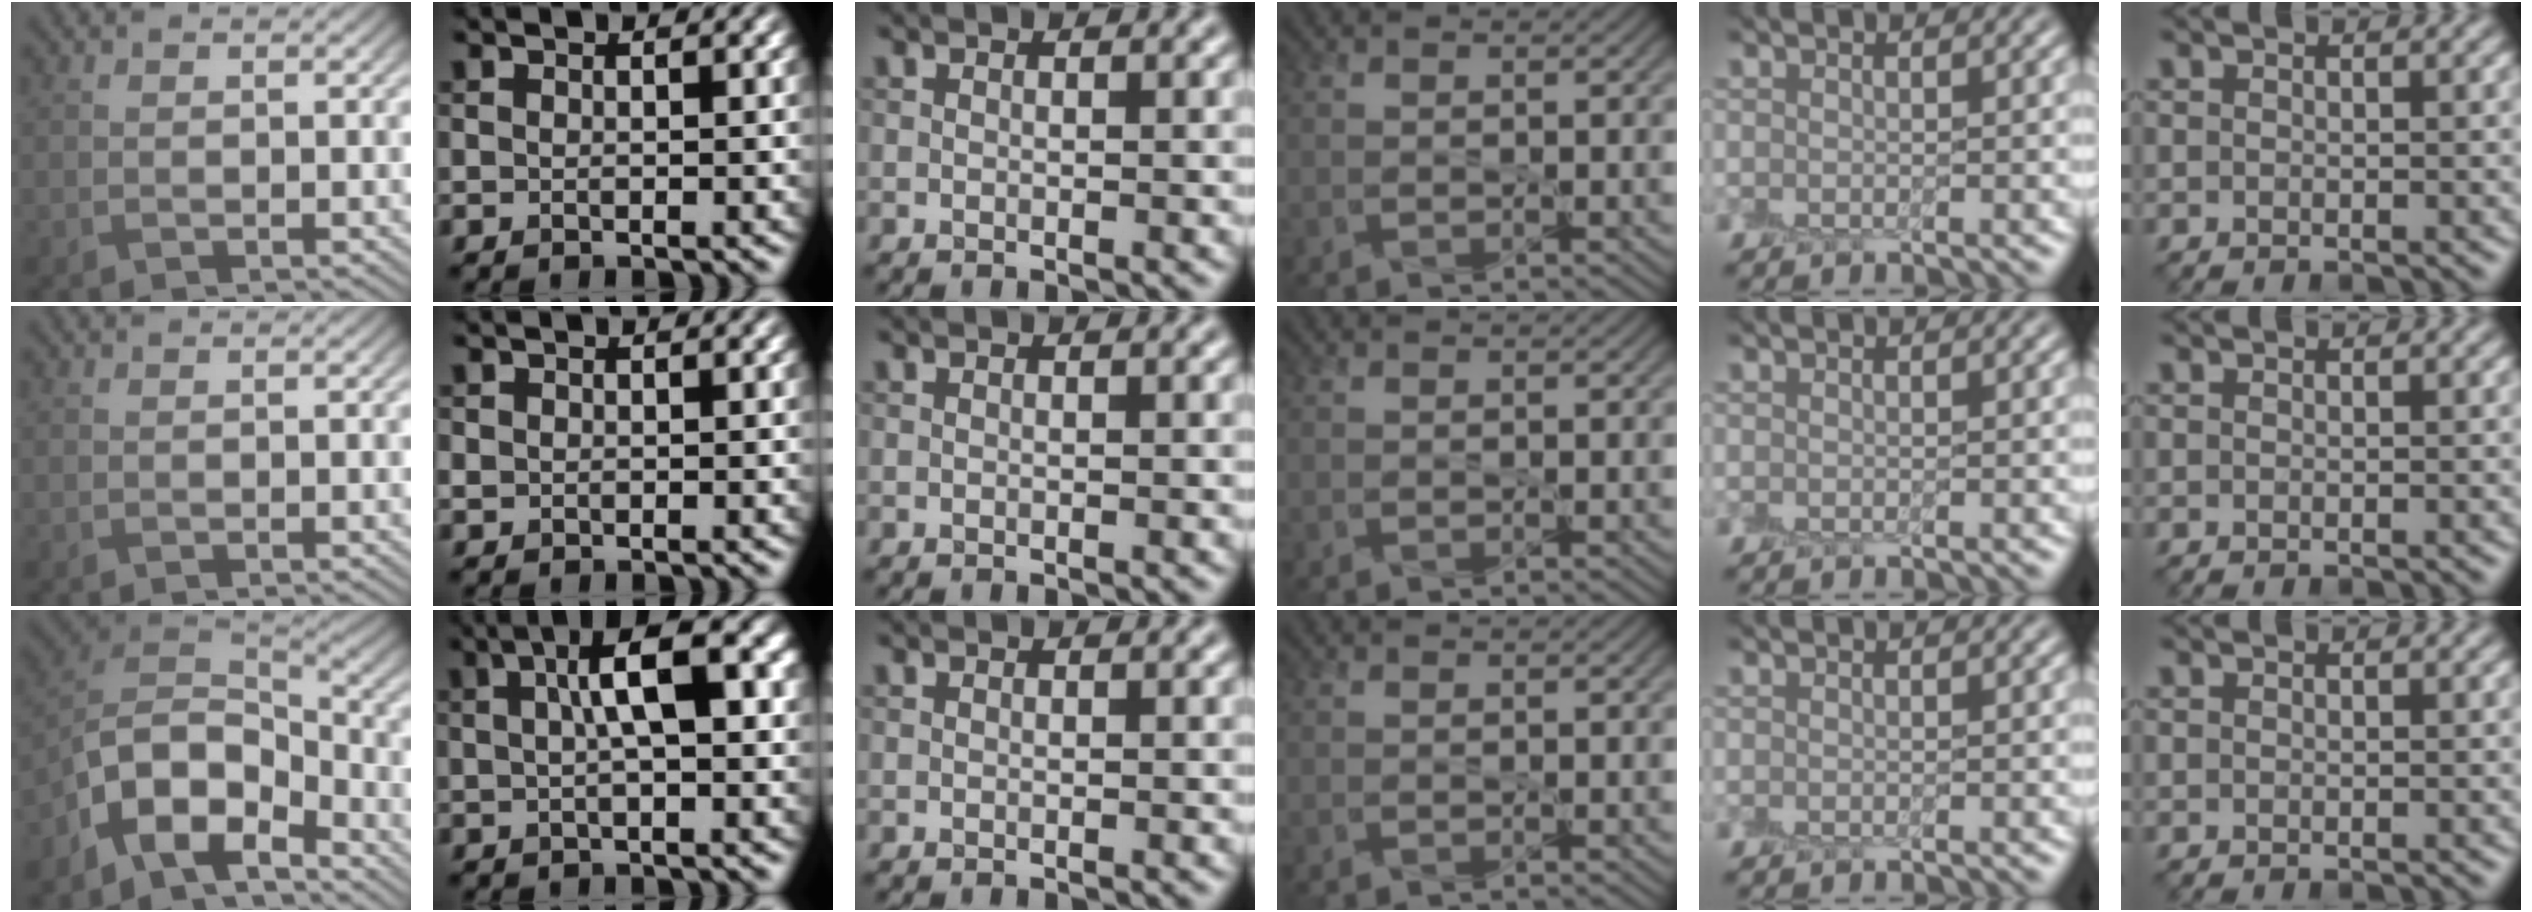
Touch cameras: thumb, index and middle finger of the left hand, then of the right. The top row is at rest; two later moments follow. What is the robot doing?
{"motion": "peel", "object": "postage stamp"}